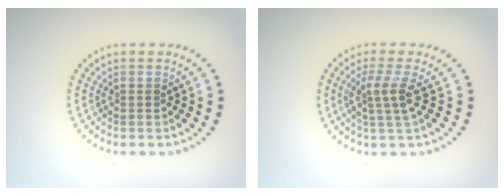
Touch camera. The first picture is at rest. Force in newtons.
{"total": 2.7, "press": 2.0, "slide": 1.8}